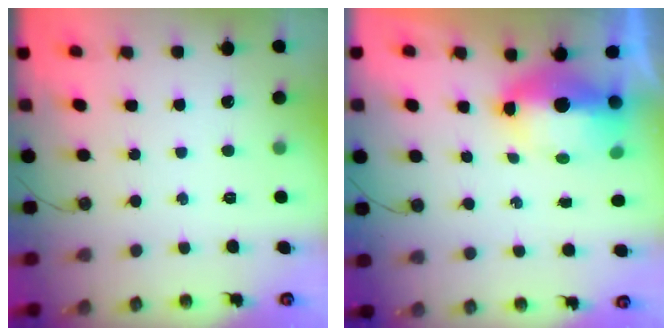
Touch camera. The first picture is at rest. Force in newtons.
{"total": 9.1, "press": 9.0, "slide": 1.3}